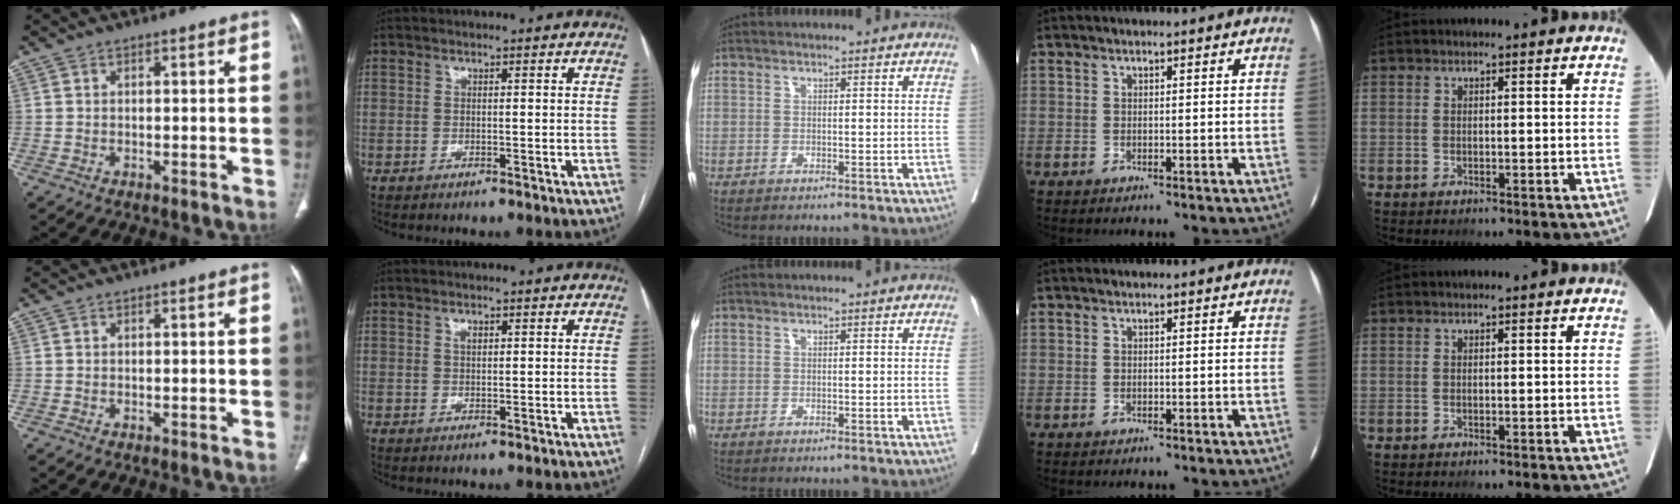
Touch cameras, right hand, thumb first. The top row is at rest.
{"index": {"total": 1.1, "force": [0.5, 0.6, 0.8], "torque": [-0.014, 0.001, 0.008]}}